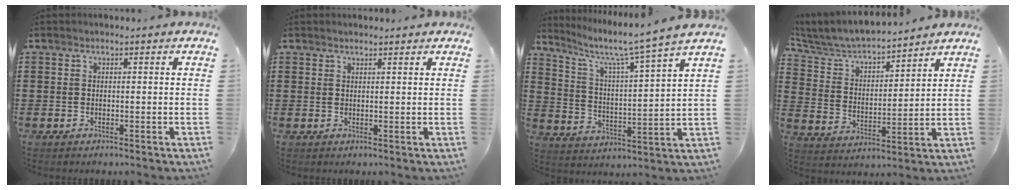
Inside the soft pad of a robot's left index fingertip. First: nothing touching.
{"total": 0.9, "force": [0.9, 0.0, 0.2], "torque": [-0.004, 0.000, 0.017]}
{"total": 5.8, "force": [4.8, -0.5, 3.3], "torque": [-0.087, -0.042, 0.069]}
{"total": 5.9, "force": [5.5, 1.0, 1.7], "torque": [-0.062, -0.037, 0.090]}